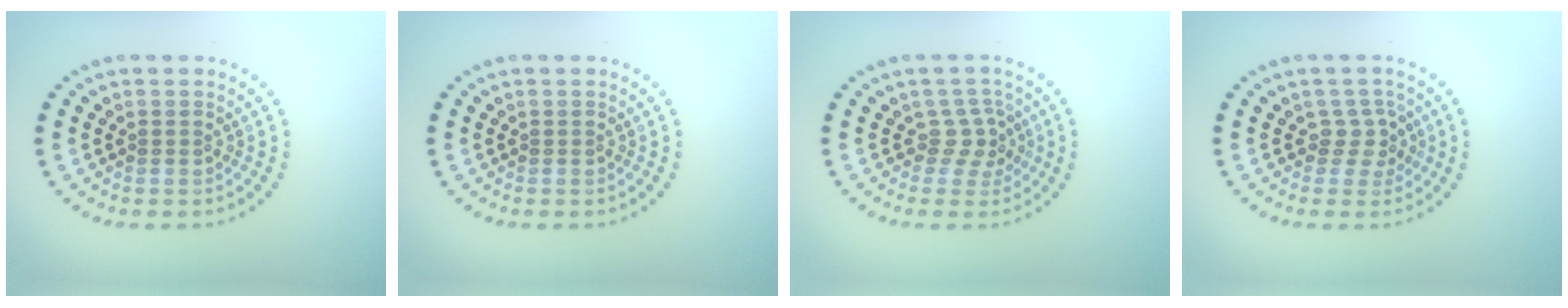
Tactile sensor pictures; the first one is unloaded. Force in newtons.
{"total": 0.0}
{"total": 2.1, "press": 1.5, "slide": 1.4}
{"total": 1.8, "press": 1.4, "slide": 1.1}